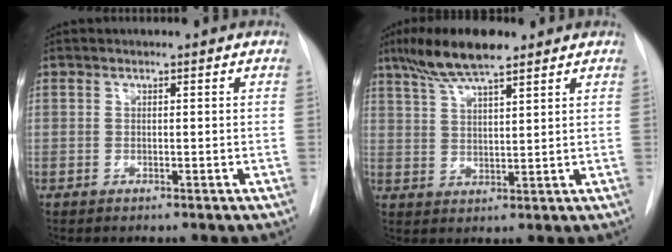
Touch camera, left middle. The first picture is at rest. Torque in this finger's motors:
{"motor_torque": [0.54, -0.50, 0.13, 0.09]}